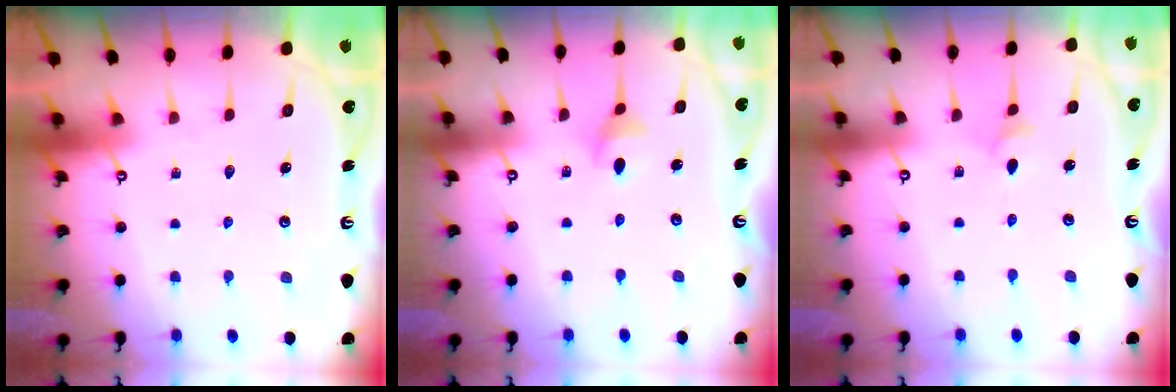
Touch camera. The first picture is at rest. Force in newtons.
{"total": 3.8, "press": 3.8, "slide": 0.6}
{"total": 3.2, "press": 3.1, "slide": 0.6}